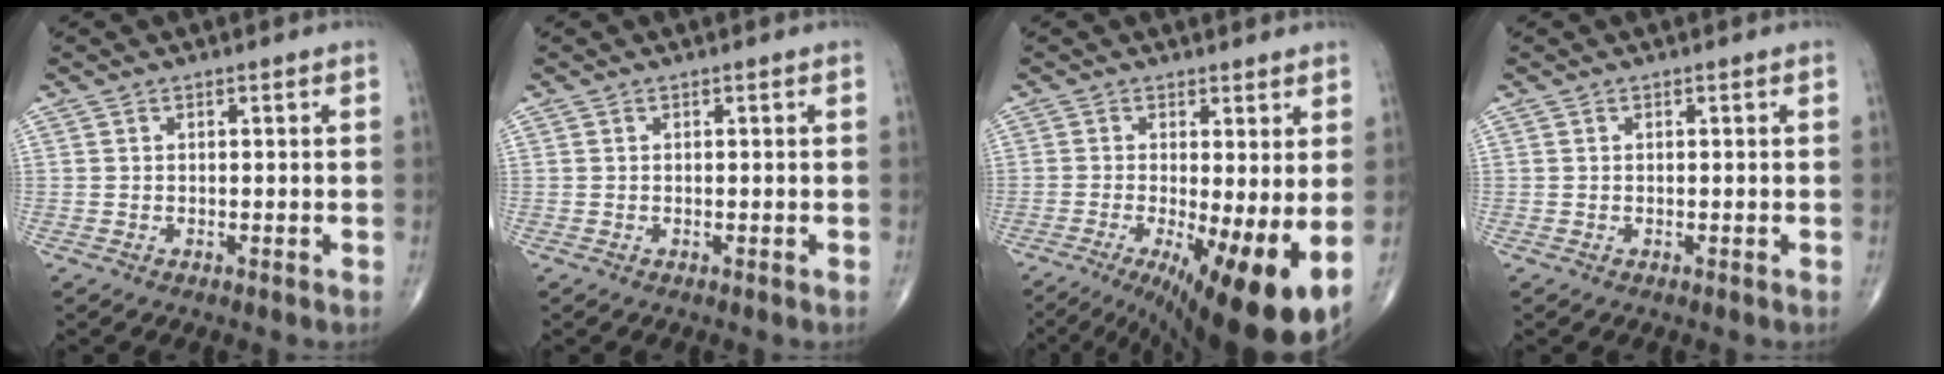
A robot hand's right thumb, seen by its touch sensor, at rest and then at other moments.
{"total": 0.0}
{"total": 12.8, "force": [-3.1, 2.8, 12.1], "torque": [-0.174, -0.018, -0.037]}
{"total": 0.0}